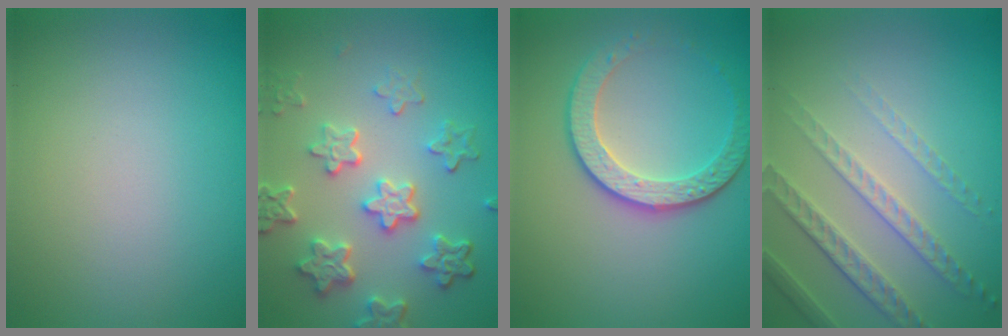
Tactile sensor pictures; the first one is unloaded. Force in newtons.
{"total": 5.7, "press": 4.3, "slide": 3.7}
{"total": 3.7, "press": 3.2, "slide": 2.0}
{"total": 5.0, "press": 3.2, "slide": 3.9}